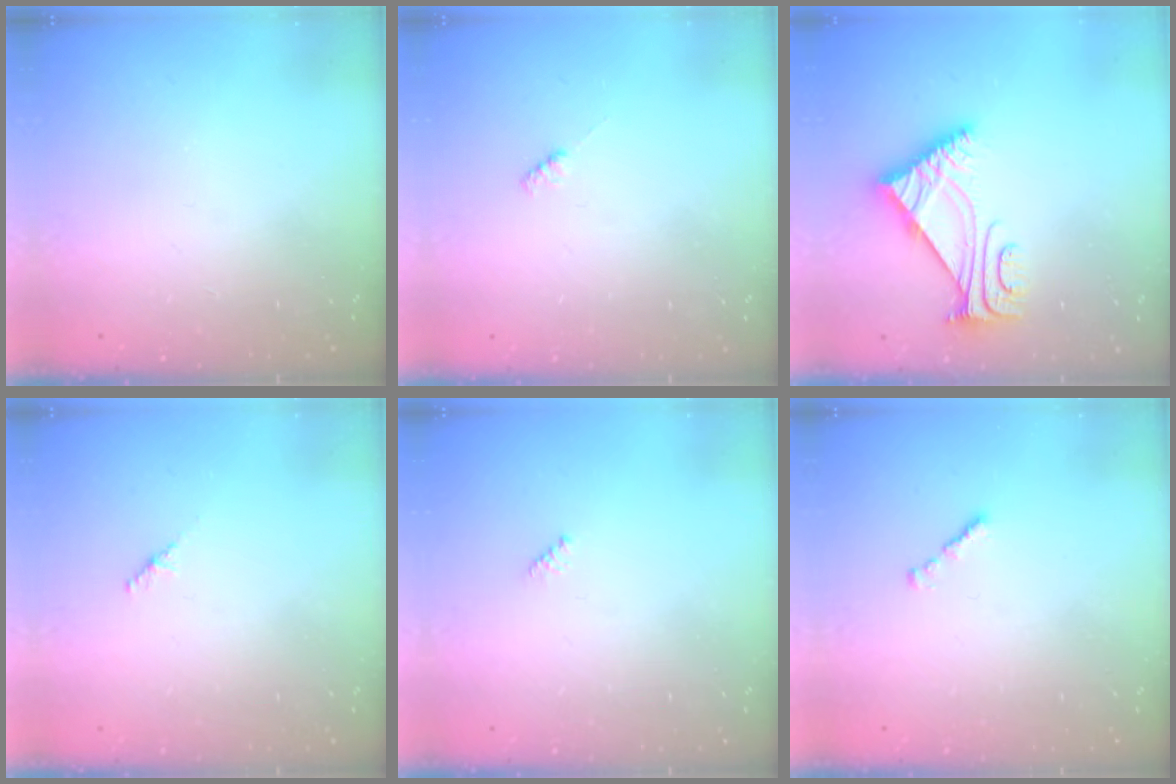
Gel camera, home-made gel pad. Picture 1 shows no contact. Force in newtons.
{"total": 2.3, "press": 2.2, "slide": 0.5}
{"total": 6.7, "press": 6.6, "slide": 0.9}
{"total": 2.9, "press": 2.8, "slide": 0.8}
{"total": 2.3, "press": 2.2, "slide": 0.5}
{"total": 1.1, "press": 1.0, "slide": 0.5}